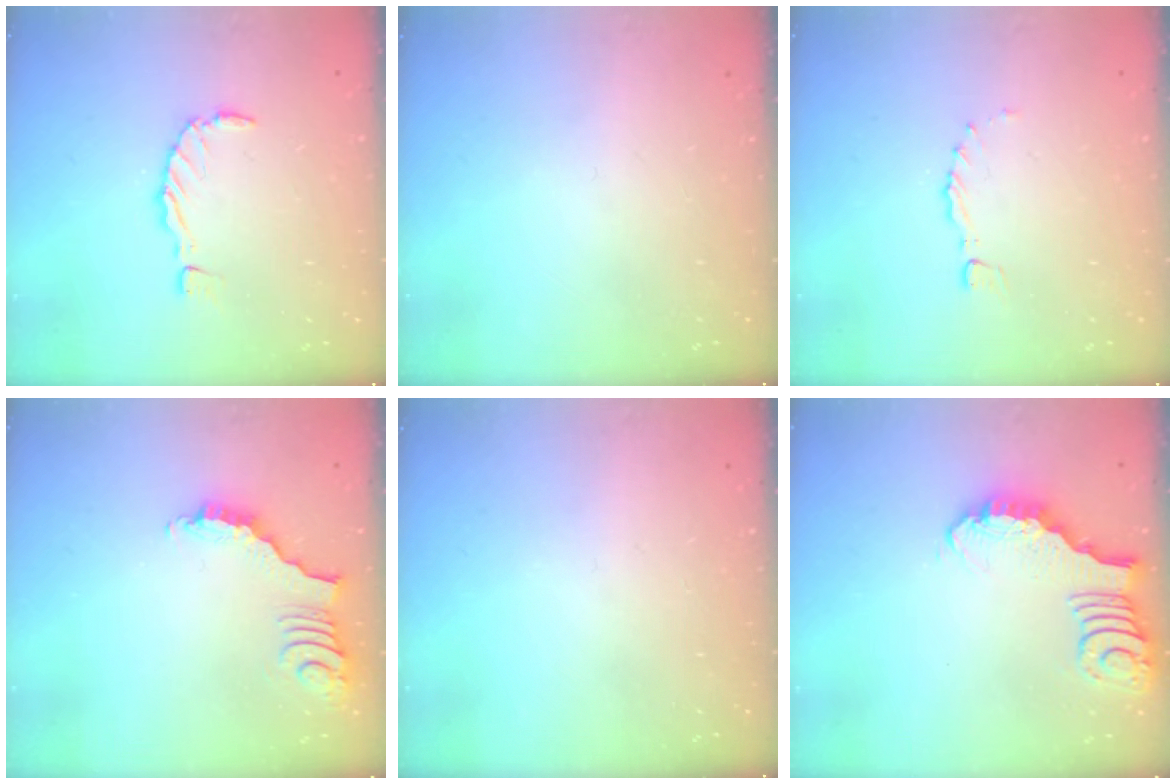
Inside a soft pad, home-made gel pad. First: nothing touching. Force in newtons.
{"total": 0.0}
{"total": 0.0}
{"total": 2.9, "press": 2.9, "slide": 0.6}
{"total": 0.0}
{"total": 2.7, "press": 2.7, "slide": 0.2}